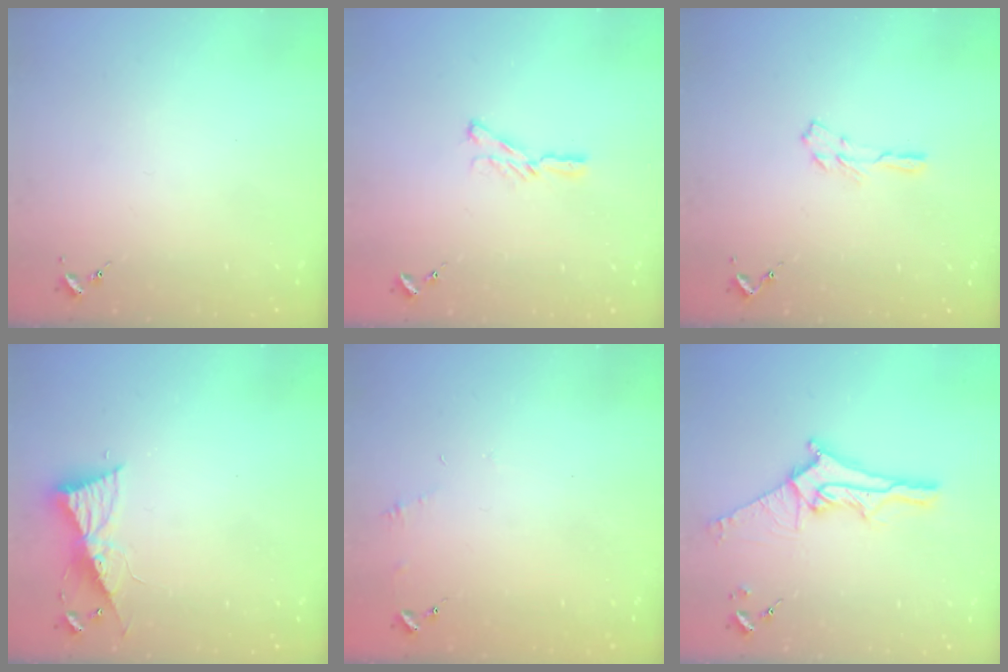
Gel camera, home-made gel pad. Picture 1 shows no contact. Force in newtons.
{"total": 5.0, "press": 5.0, "slide": 0.5}
{"total": 4.0, "press": 3.9, "slide": 0.4}
{"total": 9.2, "press": 9.2, "slide": 0.8}
{"total": 4.3, "press": 4.3, "slide": 0.5}
{"total": 13.3, "press": 13.3, "slide": 1.1}